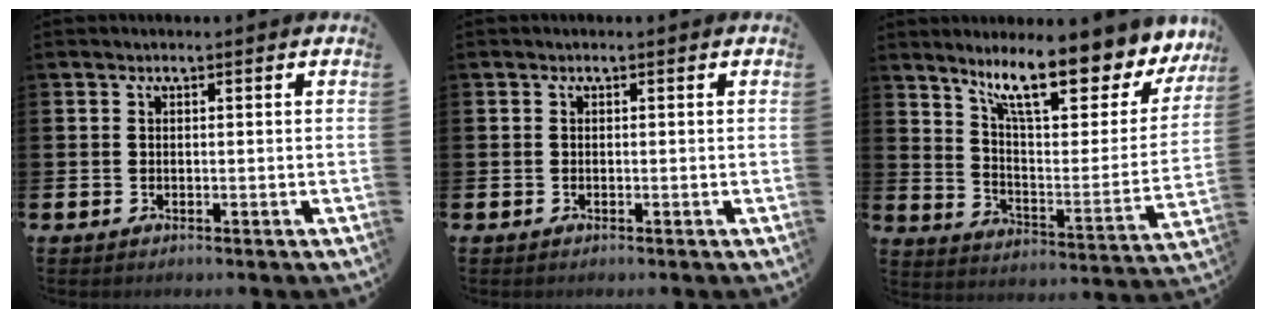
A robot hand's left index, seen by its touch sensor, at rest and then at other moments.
{"total": 0.0}
{"total": 12.8, "force": [10.1, 2.9, 7.3], "torque": [-0.145, -0.068, 0.168]}